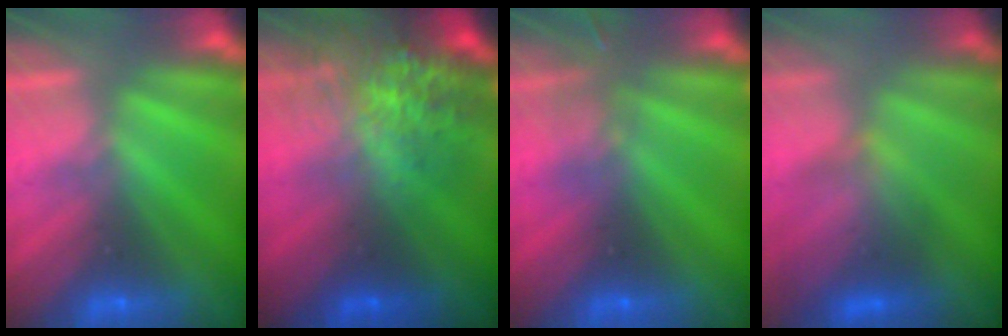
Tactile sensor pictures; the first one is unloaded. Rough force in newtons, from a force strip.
{"total": 7.0}
{"total": 2.7}
{"total": 3.6}